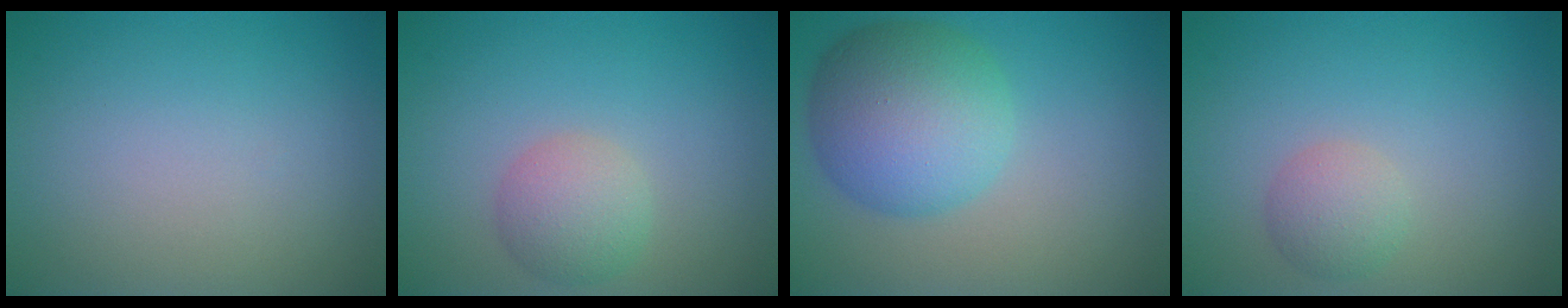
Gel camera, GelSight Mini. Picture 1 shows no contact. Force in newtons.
{"total": 3.0, "press": 3.0, "slide": 0.1}
{"total": 7.9, "press": 7.9, "slide": 0.1}
{"total": 2.2, "press": 2.2, "slide": 0.1}